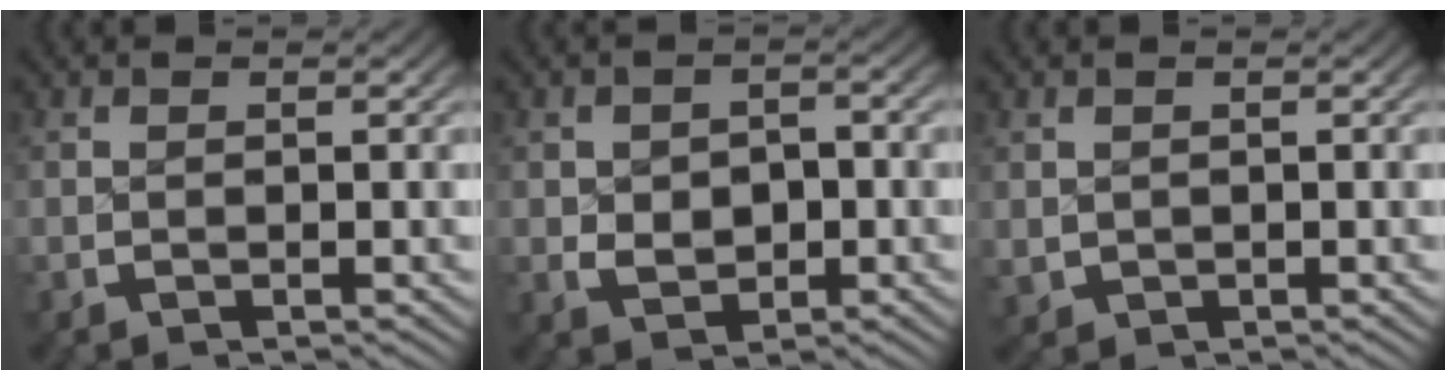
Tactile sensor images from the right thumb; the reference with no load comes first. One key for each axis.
{"total": 3.4, "fx": -0.4, "fy": 2.6, "fz": 2.2, "tx": -0.041, "ty": -0.020, "tz": 0.007}
{"total": 1.6, "fx": 0.0, "fy": 1.5, "fz": 0.5, "tx": -0.018, "ty": -0.013, "tz": 0.012}